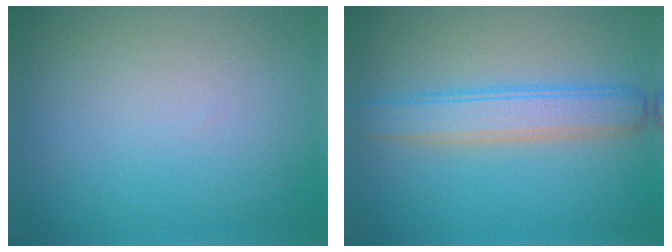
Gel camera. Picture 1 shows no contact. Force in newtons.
{"total": 4.2, "press": 4.2, "slide": 0.1}